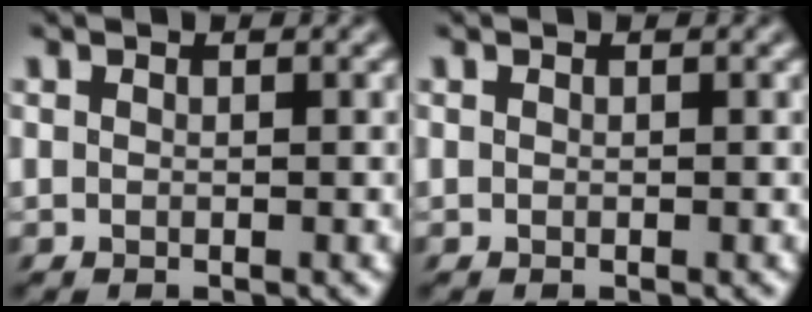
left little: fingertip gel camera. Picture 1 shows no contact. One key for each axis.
{"total": 0.0}